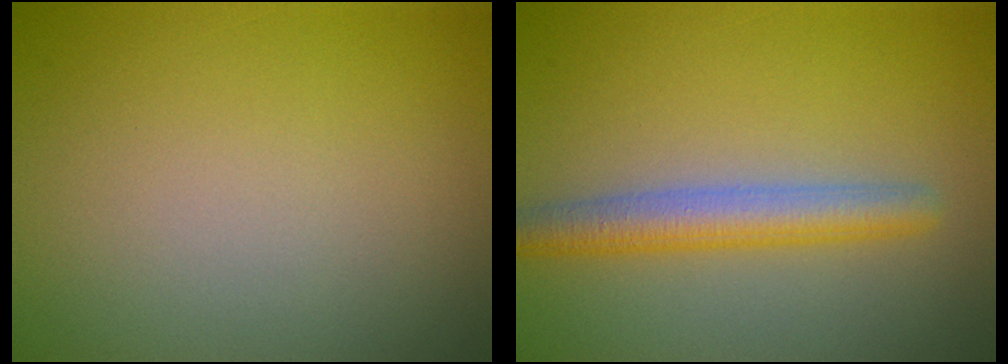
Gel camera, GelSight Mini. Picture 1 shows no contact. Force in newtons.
{"total": 3.7, "press": 3.7, "slide": 0.0}